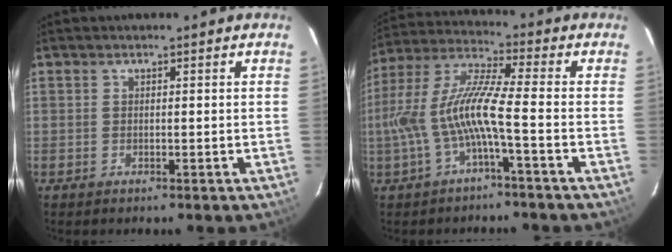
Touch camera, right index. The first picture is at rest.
{"total": 11.3, "force": [-3.3, 0.8, 10.8], "torque": [-0.227, 0.006, -0.062]}